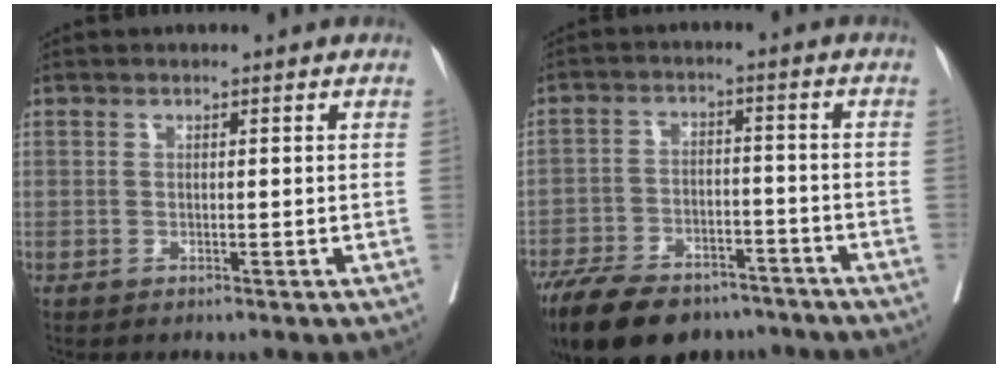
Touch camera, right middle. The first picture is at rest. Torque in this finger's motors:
{"motor_torque": [1.11, -1.03, 0.24, 0.08]}